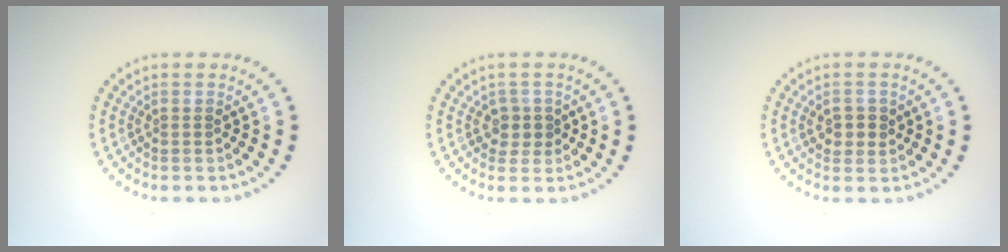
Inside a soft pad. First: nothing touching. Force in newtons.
{"total": 1.7, "press": 1.4, "slide": 1.0}
{"total": 2.0, "press": 1.9, "slide": 0.5}